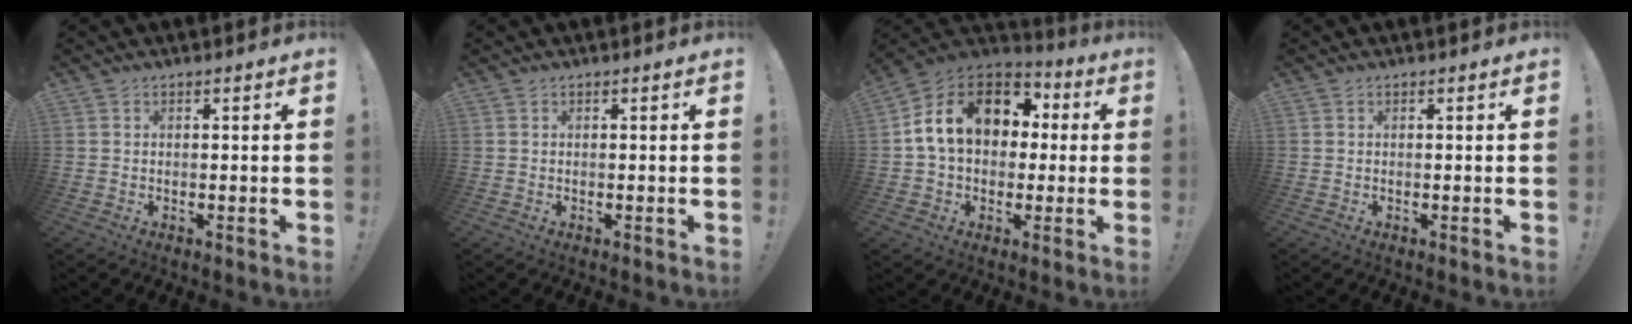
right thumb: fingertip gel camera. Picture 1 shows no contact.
{"total": 0.0}
{"total": 17.7, "force": [4.4, 12.8, 11.4], "torque": [-0.182, 0.004, 0.082]}
{"total": 0.0}